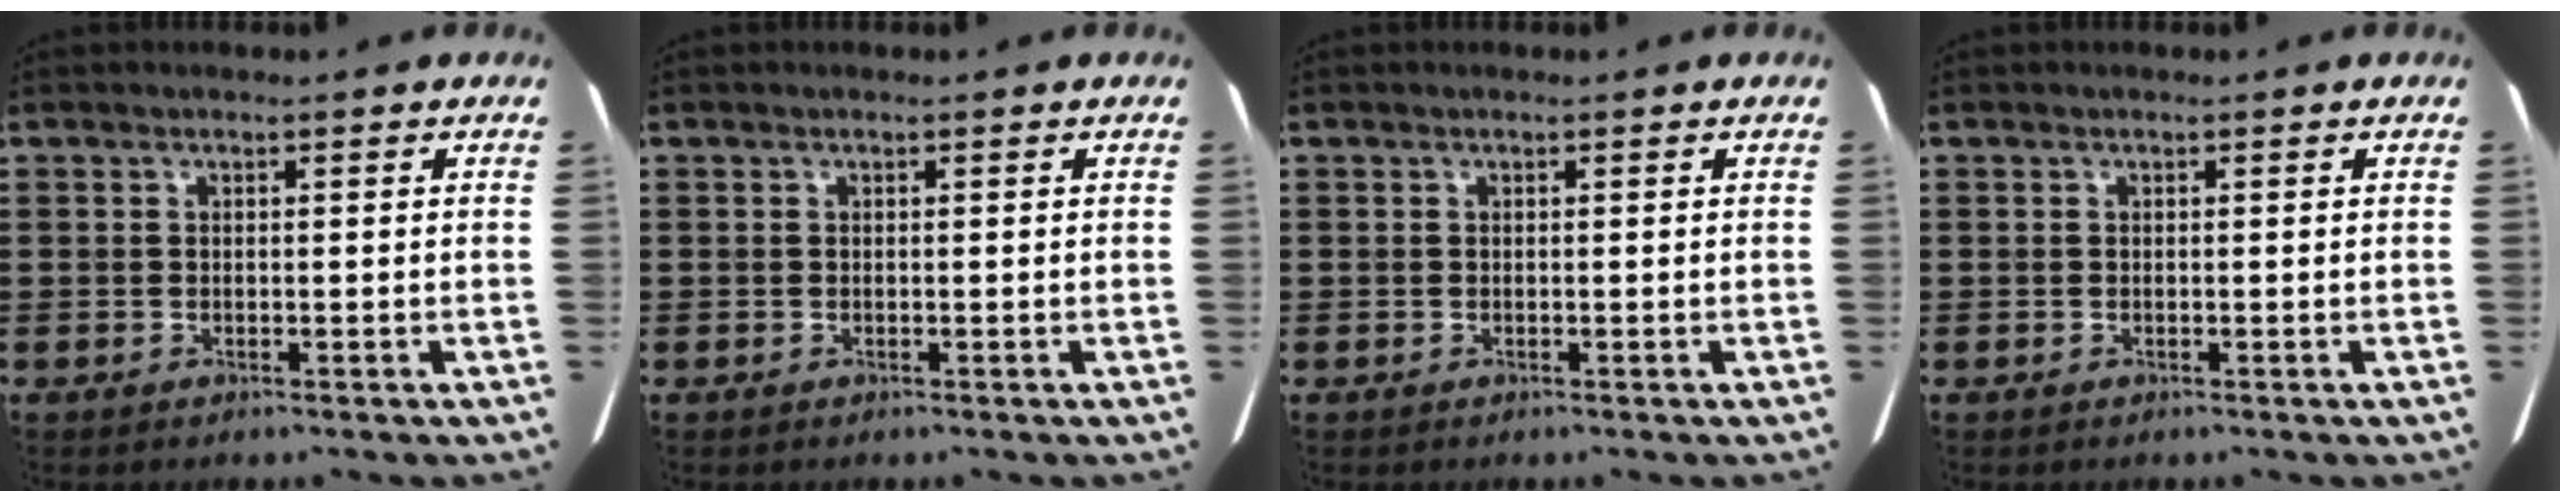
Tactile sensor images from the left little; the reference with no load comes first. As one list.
[{"total": 0.0}, {"total": 0.0}, {"total": 0.0}]